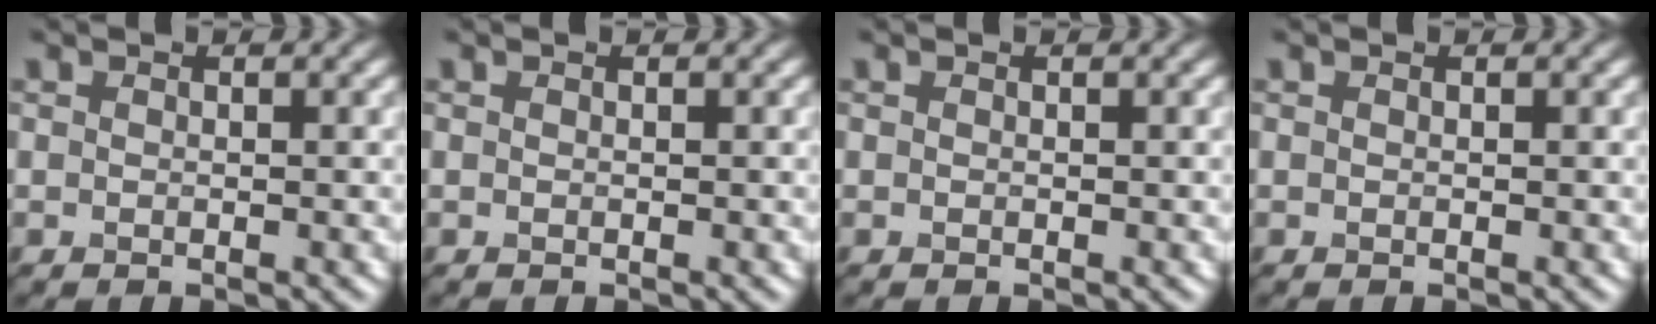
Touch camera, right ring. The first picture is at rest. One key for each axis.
{"total": 0.0}
{"total": 0.0}
{"total": 0.0}